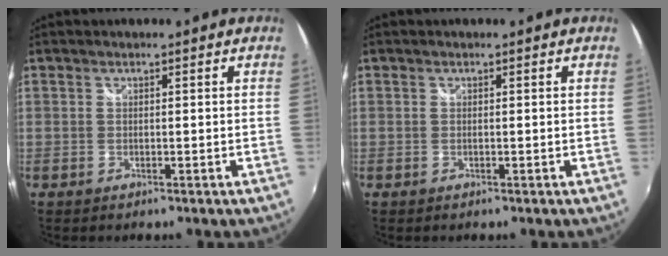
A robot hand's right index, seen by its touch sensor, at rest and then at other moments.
{"total": 0.0}